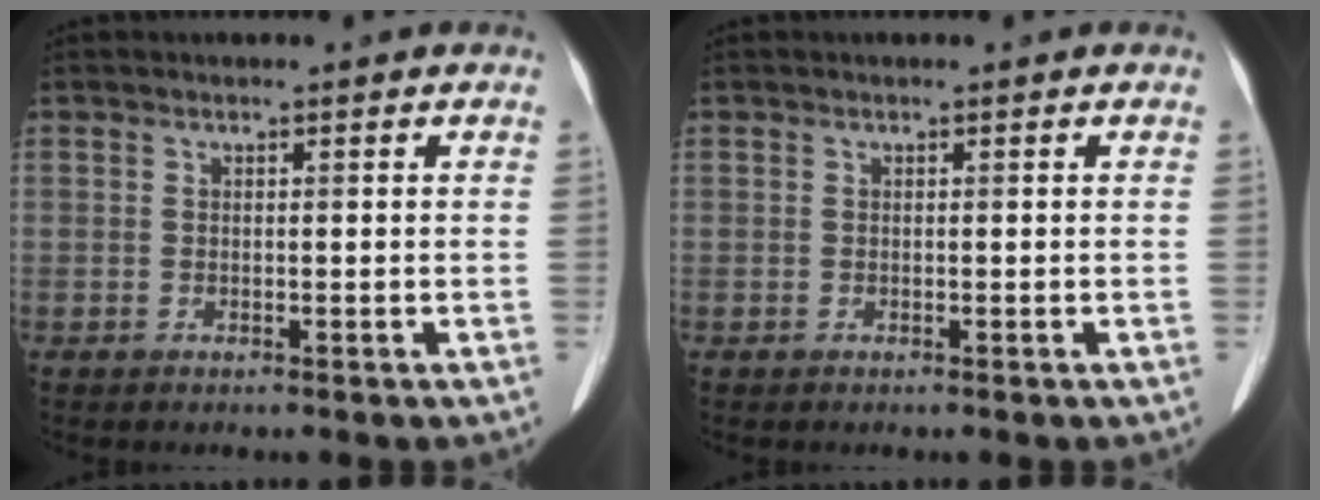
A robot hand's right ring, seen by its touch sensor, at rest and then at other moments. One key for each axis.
{"total": 0.0}